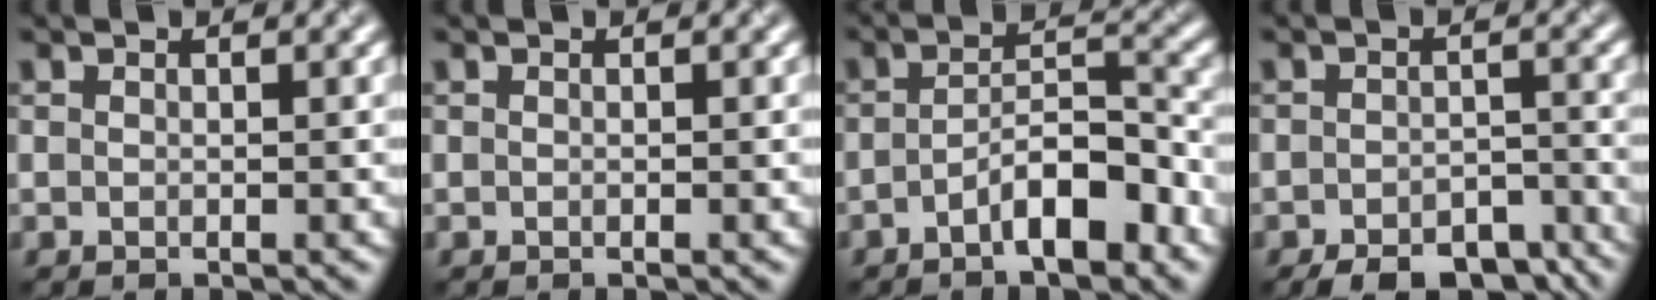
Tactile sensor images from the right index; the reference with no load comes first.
{"total": 0.0}
{"total": 5.1, "force": [-2.7, 1.5, 4.0], "torque": [-0.067, 0.016, -0.045]}
{"total": 7.1, "force": [-5.6, 3.0, 3.1], "torque": [-0.039, -0.016, -0.075]}